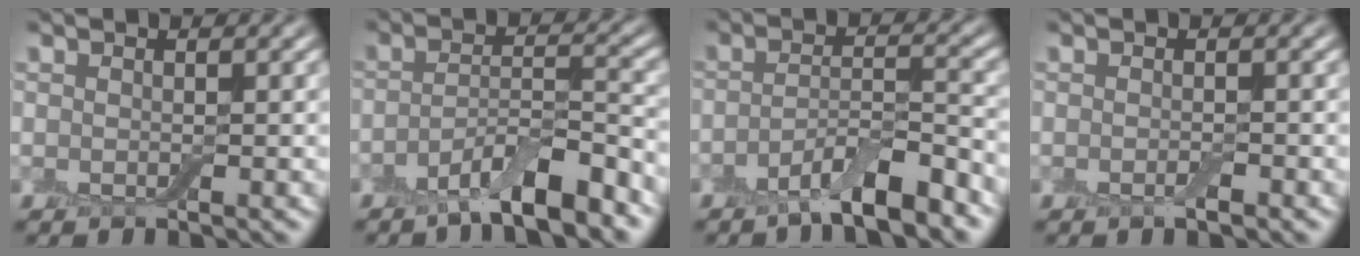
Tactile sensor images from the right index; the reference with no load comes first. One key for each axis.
{"total": 6.0, "fx": -4.1, "fy": 1.3, "fz": 4.2, "tx": -0.069, "ty": 0.002, "tz": -0.073}
{"total": 5.3, "fx": -3.6, "fy": 1.1, "fz": 3.7, "tx": -0.061, "ty": 0.002, "tz": -0.067}
{"total": 0.9, "fx": -0.5, "fy": 0.2, "fz": 0.7, "tx": -0.012, "ty": -0.002, "tz": -0.008}